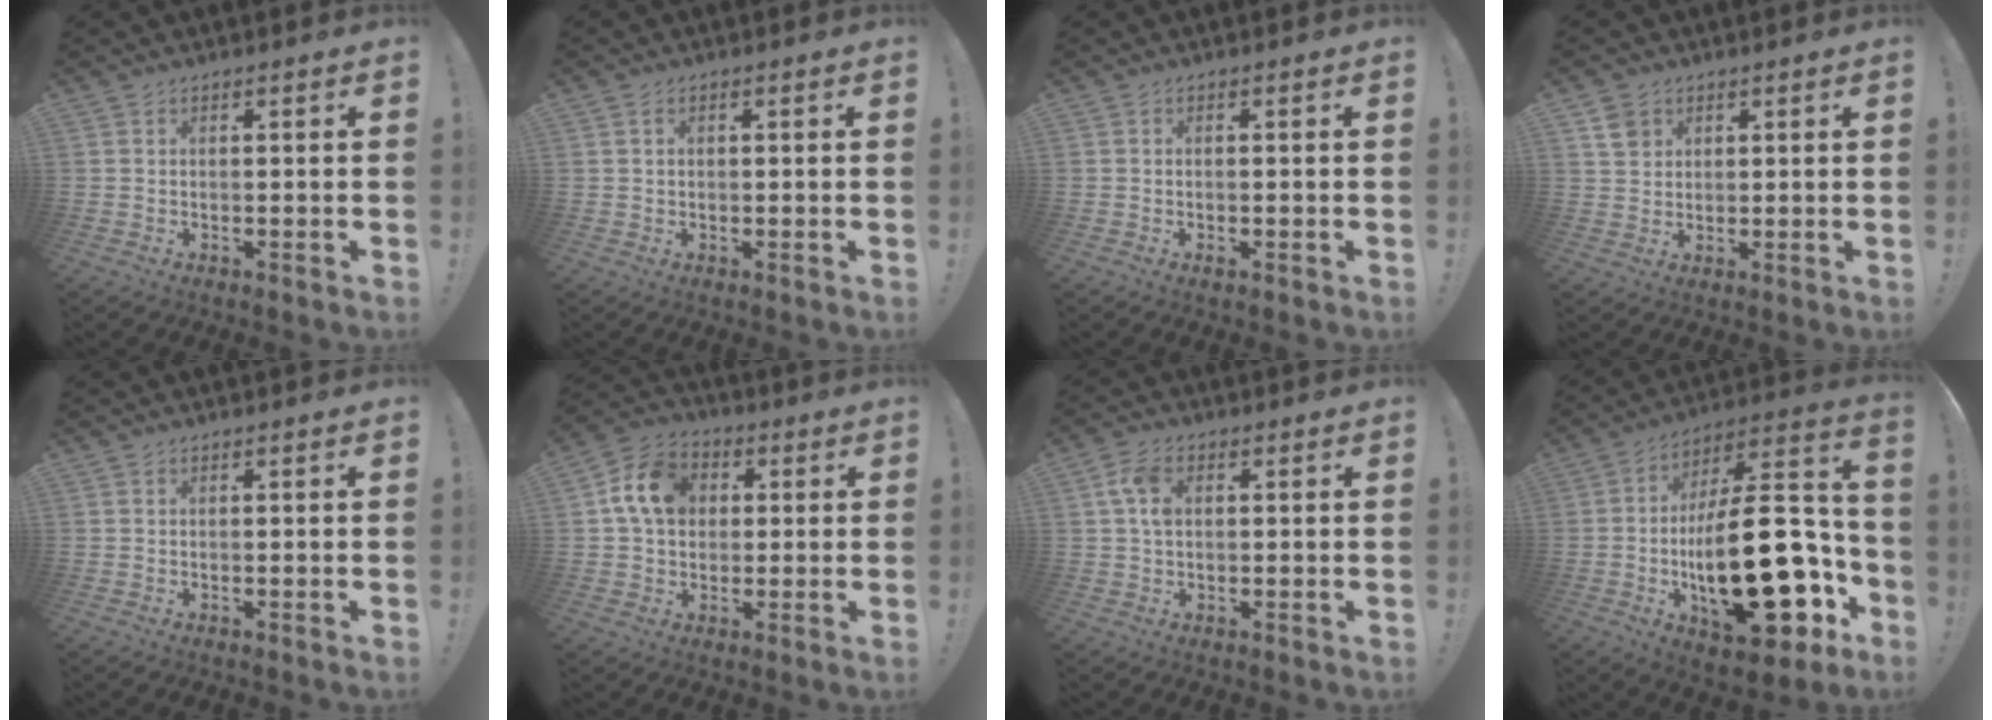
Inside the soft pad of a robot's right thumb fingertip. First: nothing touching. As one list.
[{"total": 1.3, "force": [0.5, 0.9, 0.8], "torque": [-0.012, 0.003, 0.008]}, {"total": 0.8, "force": [-0.1, 0.2, 0.7], "torque": [-0.006, -0.002, -0.004]}, {"total": 5.3, "force": [3.0, 4.2, 1.5], "torque": [-0.014, -0.011, 0.056]}, {"total": 0.0}, {"total": 13.3, "force": [3.0, 10.5, 7.6], "torque": [-0.121, 0.013, 0.062]}, {"total": 7.1, "force": [1.5, 4.6, 5.1], "torque": [-0.099, 0.004, 0.028]}, {"total": 31.6, "force": [-7.0, 13.4, 27.8], "torque": [-0.467, 0.042, -0.101]}]